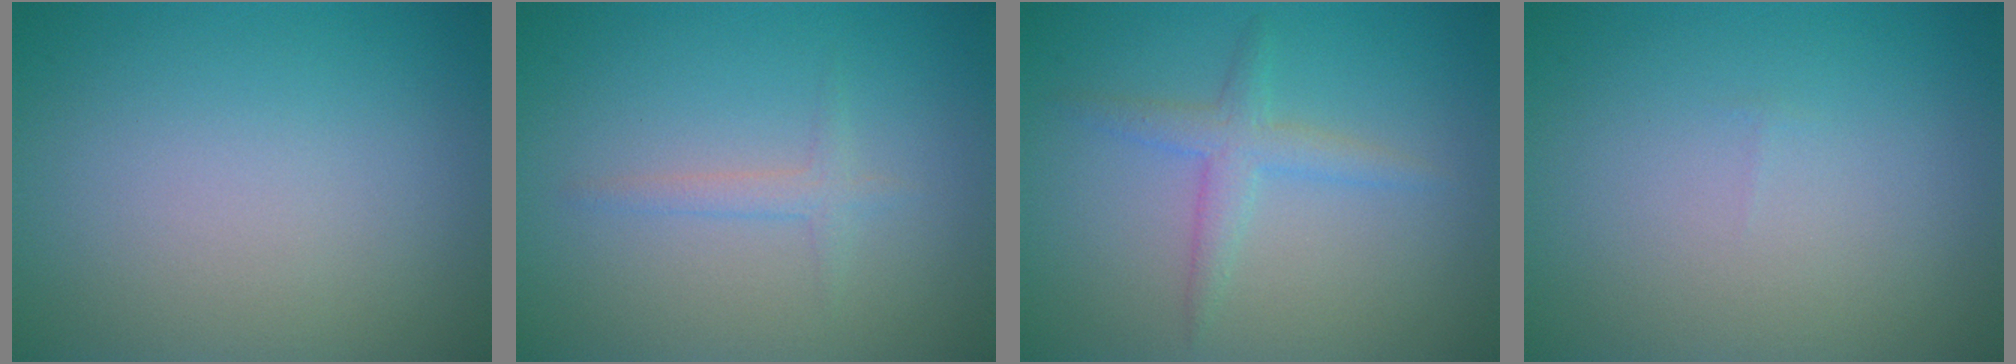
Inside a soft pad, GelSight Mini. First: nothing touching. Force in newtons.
{"total": 1.2, "press": 1.2, "slide": 0.1}
{"total": 2.2, "press": 2.2, "slide": 0.2}
{"total": 0.0}